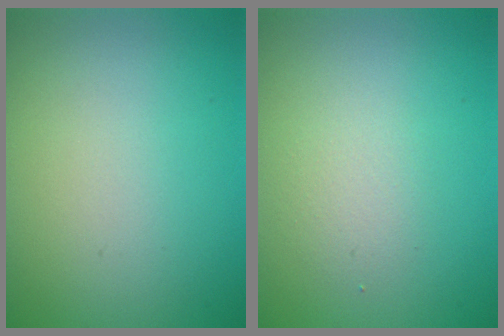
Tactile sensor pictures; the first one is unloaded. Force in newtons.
{"total": 1.6, "press": 1.6, "slide": 0.1}